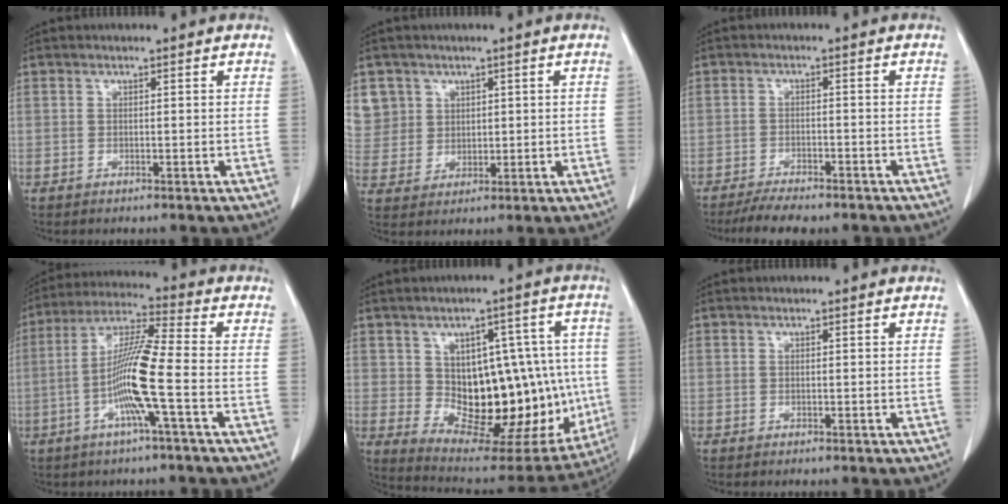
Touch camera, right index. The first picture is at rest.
{"total": 7.1, "force": [3.4, 6.2, 0.0], "torque": [0.006, 0.014, 0.080]}
{"total": 8.1, "force": [-6.9, 1.7, 3.8], "torque": [-0.052, -0.006, -0.102]}
{"total": 10.8, "force": [-2.9, -0.6, 10.3], "torque": [-0.202, 0.005, -0.062]}
{"total": 20.2, "force": [-1.1, 10.3, 17.3], "torque": [-0.220, 0.019, 0.017]}
{"total": 0.6, "force": [-0.5, 0.1, 0.2], "torque": [-0.004, -0.001, -0.008]}